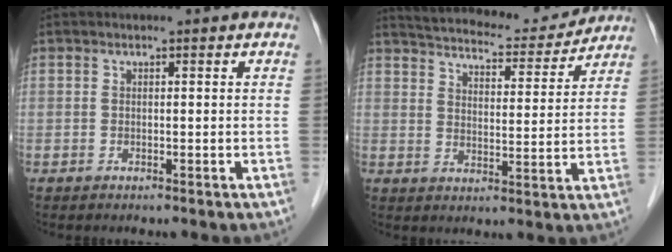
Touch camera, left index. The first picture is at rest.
{"total": 15.2, "force": [14.4, 2.7, 4.1], "torque": [-0.063, 0.001, 0.199]}